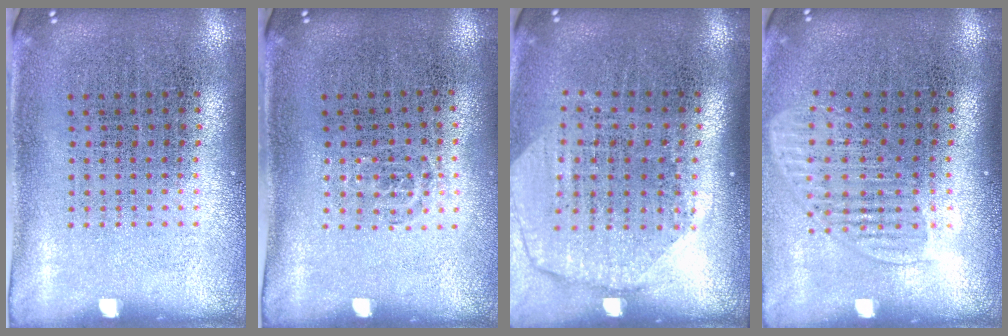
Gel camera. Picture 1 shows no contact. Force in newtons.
{"total": 0.6, "press": 0.4, "slide": 0.4}
{"total": 1.9, "press": 1.6, "slide": 1.0}
{"total": 1.6, "press": 1.4, "slide": 0.8}